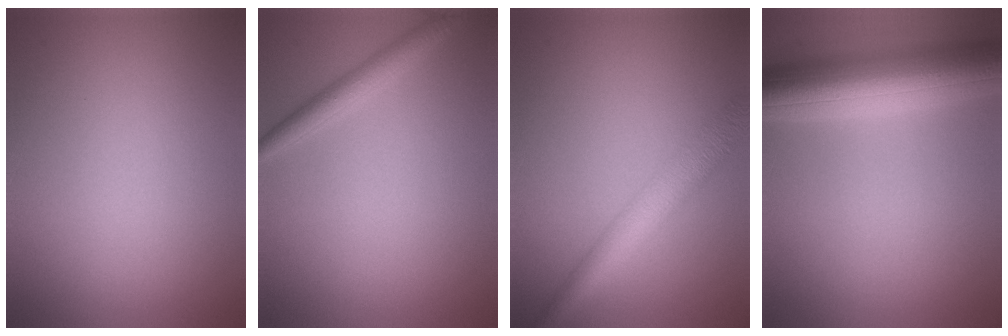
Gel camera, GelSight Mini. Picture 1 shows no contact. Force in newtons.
{"total": 2.2, "press": 2.2, "slide": 0.1}
{"total": 5.0, "press": 5.0, "slide": 0.1}
{"total": 9.1, "press": 9.1, "slide": 0.4}